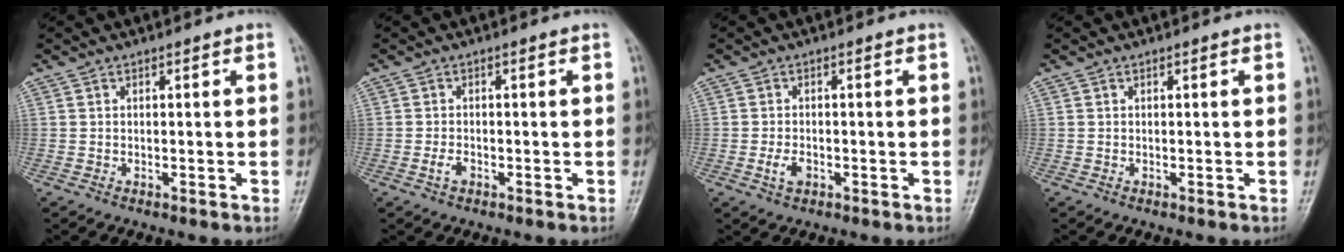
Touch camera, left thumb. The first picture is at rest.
{"total": 1.7, "force": [-0.8, 1.0, 1.2], "torque": [-0.024, 0.004, -0.016]}
{"total": 2.6, "force": [-0.9, 1.6, 1.9], "torque": [-0.035, 0.003, -0.015]}
{"total": 0.0}